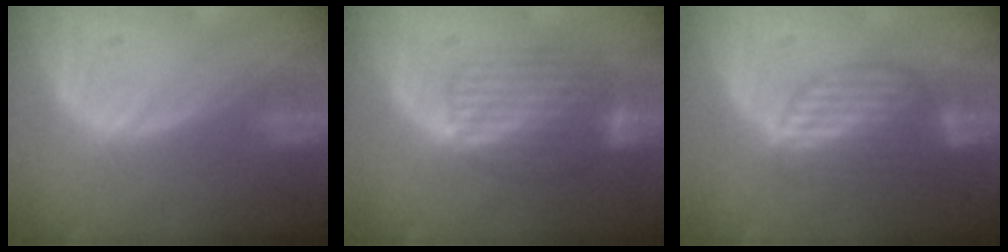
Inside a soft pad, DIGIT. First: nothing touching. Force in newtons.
{"total": 8.4, "press": 7.2, "slide": 4.4}
{"total": 6.8, "press": 6.0, "slide": 3.2}